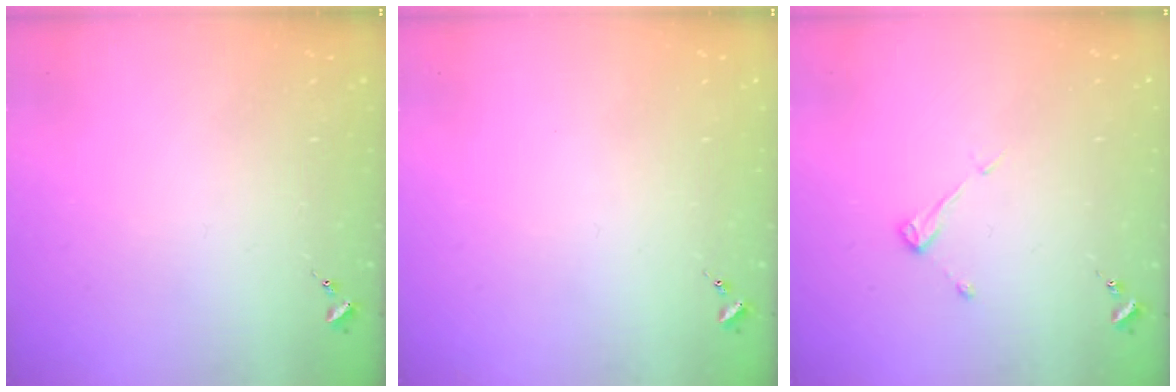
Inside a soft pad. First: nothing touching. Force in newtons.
{"total": 0.0}
{"total": 3.9, "press": 3.9, "slide": 0.4}